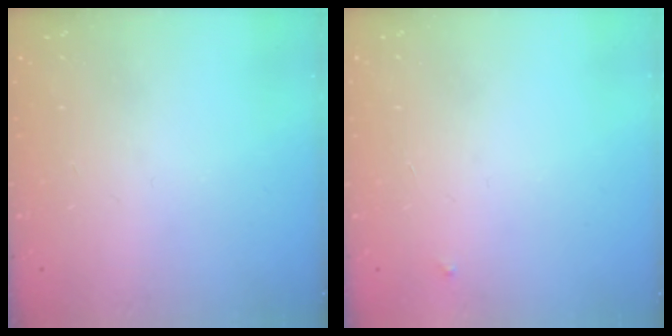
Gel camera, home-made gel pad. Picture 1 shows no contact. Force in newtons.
{"total": 2.5, "press": 2.4, "slide": 0.4}